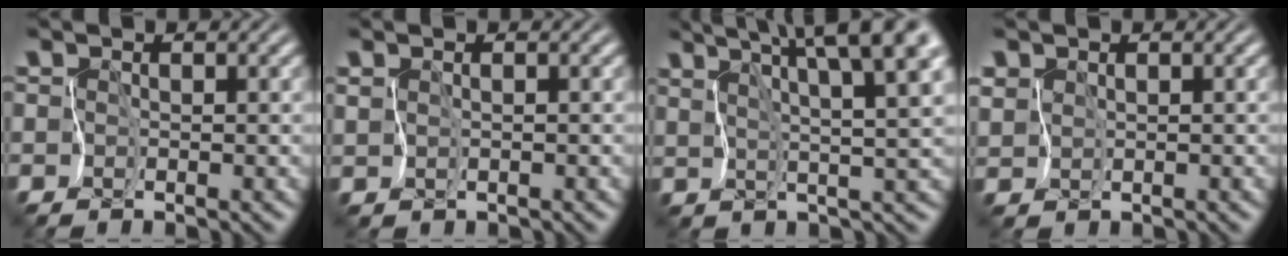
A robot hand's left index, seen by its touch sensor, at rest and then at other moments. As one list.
[{"total": 0.7, "force": [0.5, -0.4, -0.4], "torque": [0.008, -0.003, 0.014]}, {"total": 10.1, "force": [6.3, 1.5, 7.8], "torque": [-0.123, 0.011, 0.096]}, {"total": 3.0, "force": [2.2, 2.0, 0.8], "torque": [-0.030, 0.009, 0.035]}]